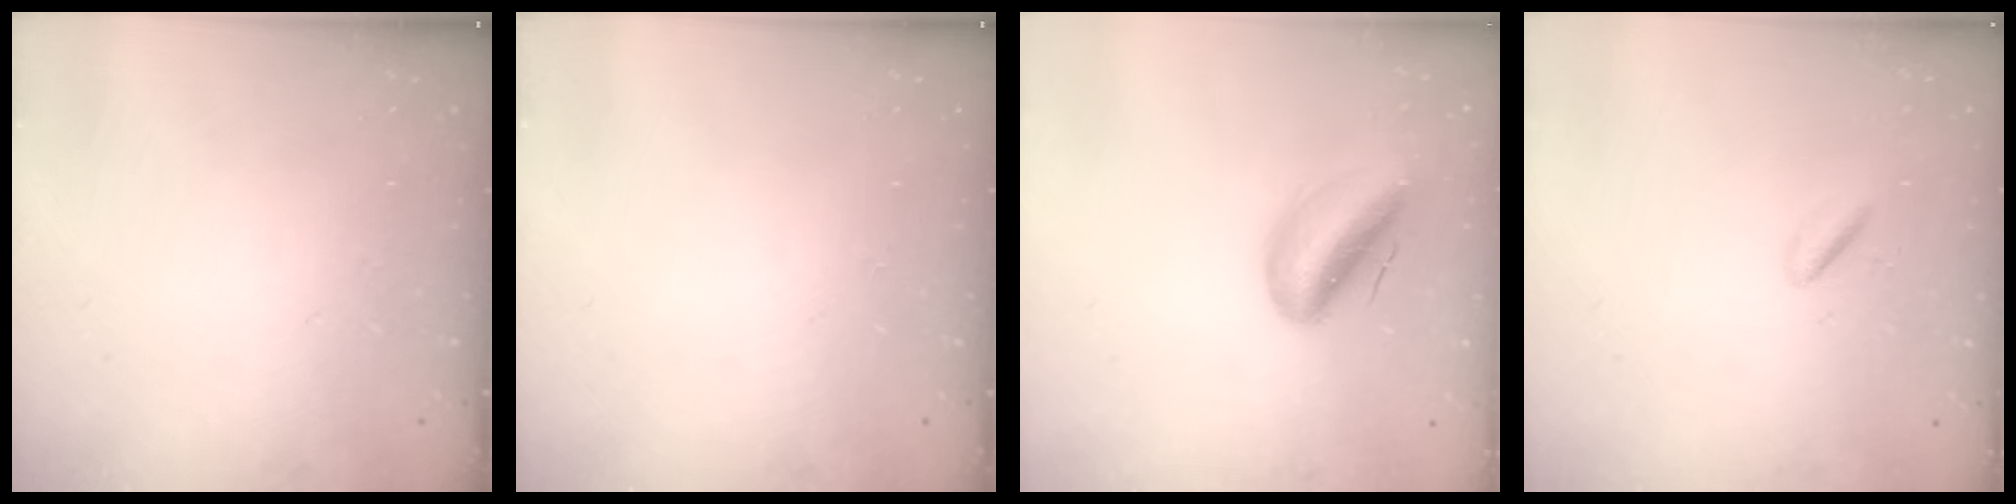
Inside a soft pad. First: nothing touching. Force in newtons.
{"total": 0.0}
{"total": 10.9, "press": 10.5, "slide": 3.1}
{"total": 1.9, "press": 1.7, "slide": 0.7}